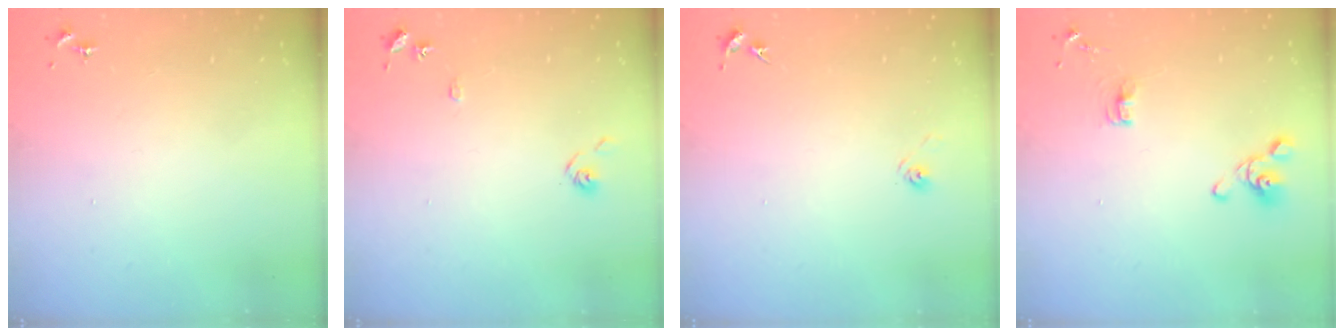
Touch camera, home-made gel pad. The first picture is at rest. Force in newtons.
{"total": 7.2, "press": 7.2, "slide": 0.7}
{"total": 3.2, "press": 2.7, "slide": 1.7}
{"total": 7.7, "press": 7.3, "slide": 2.3}